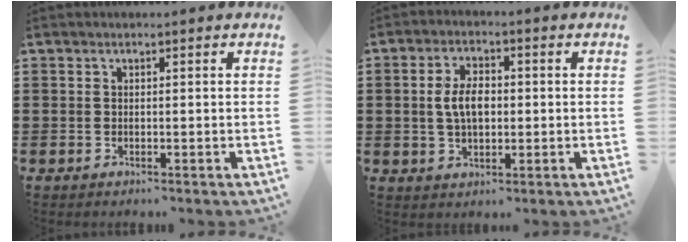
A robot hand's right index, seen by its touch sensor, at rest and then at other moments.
{"total": 5.4, "force": [0.1, 3.0, 4.5], "torque": [-0.090, 0.005, -0.004]}